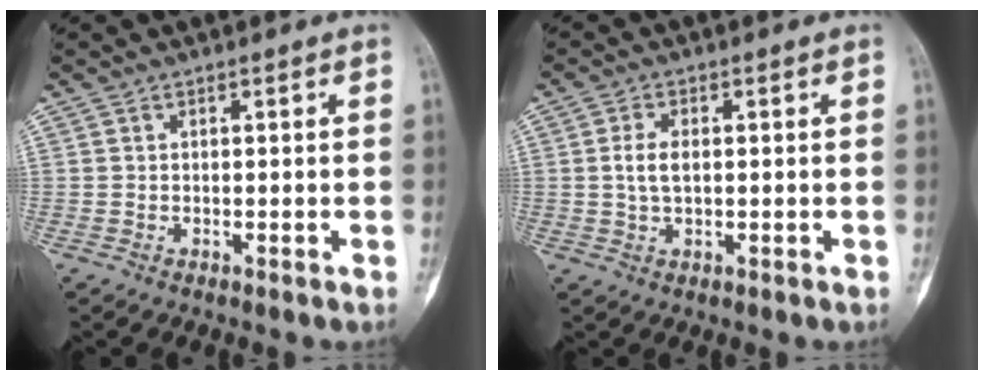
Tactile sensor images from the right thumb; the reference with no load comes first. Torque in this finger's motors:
{"motor_torque": [0.09, 0.10, 0.25, -0.24, 0.10]}